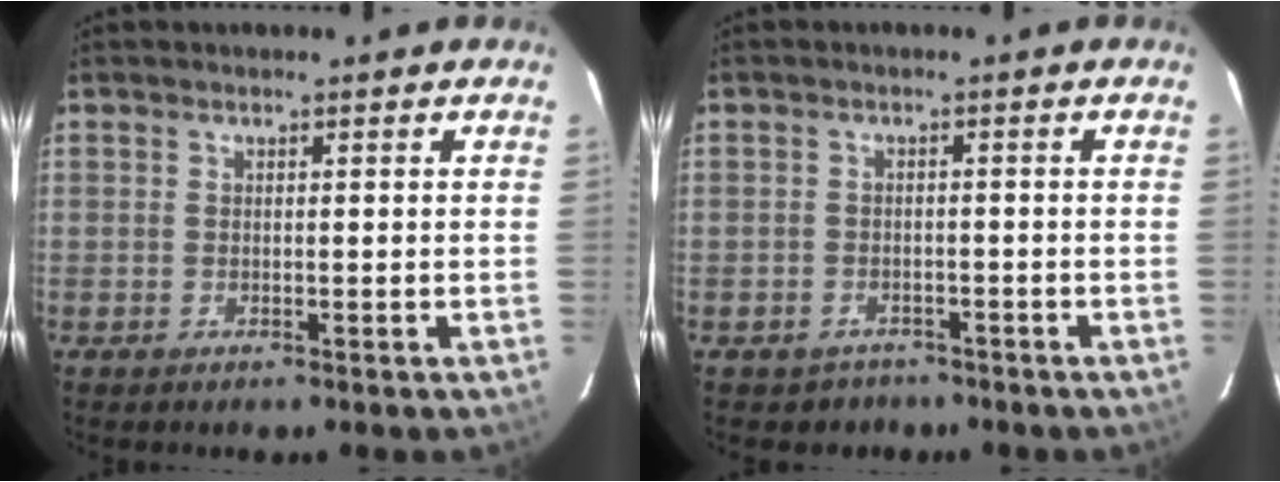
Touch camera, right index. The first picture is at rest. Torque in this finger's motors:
{"motor_torque": [0.24, -0.13, 0.00, -0.01]}